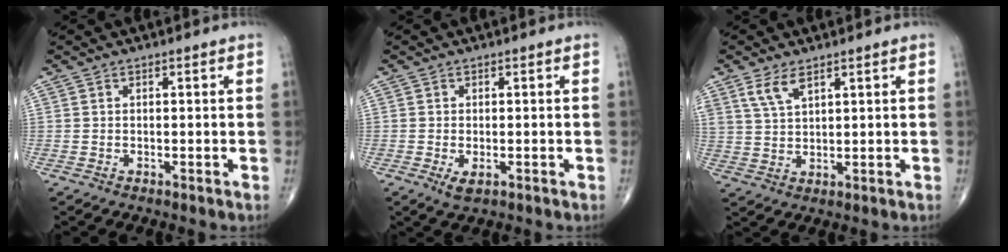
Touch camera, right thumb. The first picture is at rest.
{"total": 2.3, "force": [-0.8, 1.0, 1.9], "torque": [-0.037, -0.005, -0.012]}
{"total": 4.7, "force": [3.0, 2.0, 3.0], "torque": [-0.058, -0.011, 0.065]}